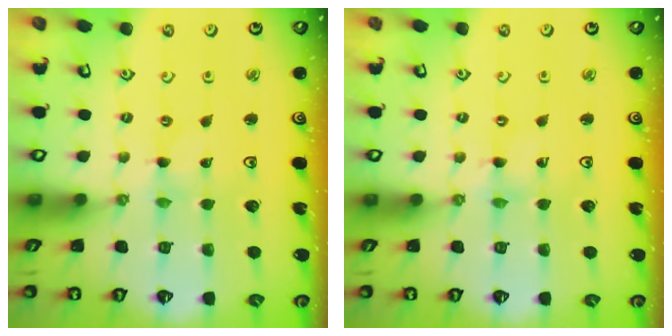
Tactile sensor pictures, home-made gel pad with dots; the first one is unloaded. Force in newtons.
{"total": 0.7, "press": 0.7, "slide": 0.2}